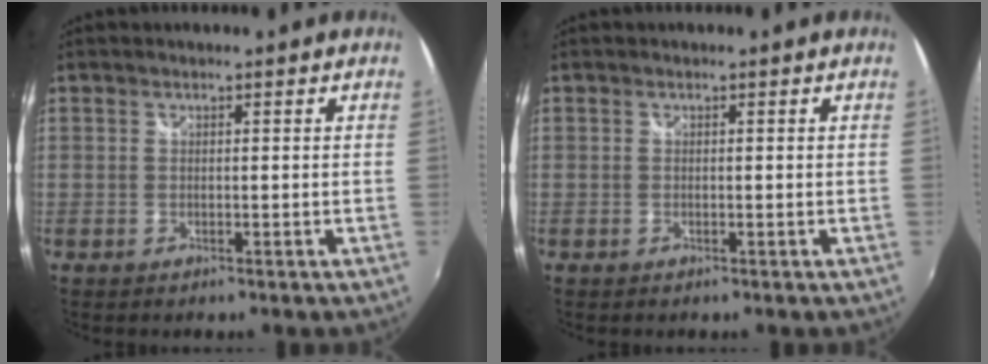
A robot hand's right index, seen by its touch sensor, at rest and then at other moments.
{"total": 0.0}